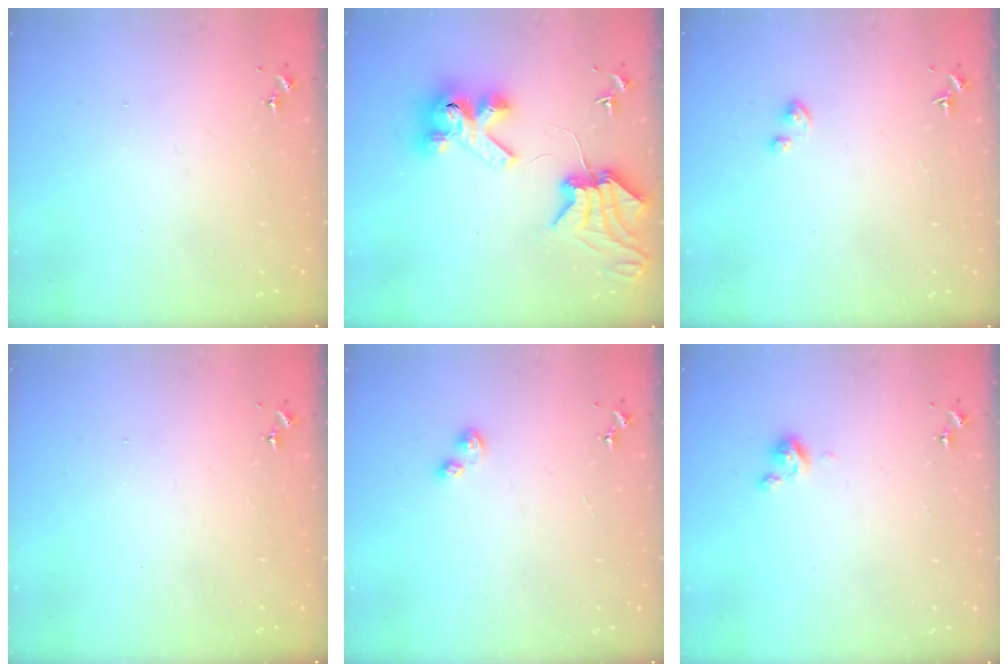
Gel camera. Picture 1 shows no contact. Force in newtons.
{"total": 11.1, "press": 11.0, "slide": 1.3}
{"total": 1.8, "press": 1.8, "slide": 0.1}
{"total": 0.0}
{"total": 3.7, "press": 3.7, "slide": 0.4}
{"total": 5.0, "press": 5.0, "slide": 0.4}